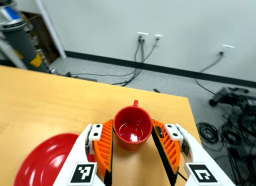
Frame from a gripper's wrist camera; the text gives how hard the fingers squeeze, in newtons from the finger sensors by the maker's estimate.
{"total": 4.1, "left": 2.1, "right": 6.1}